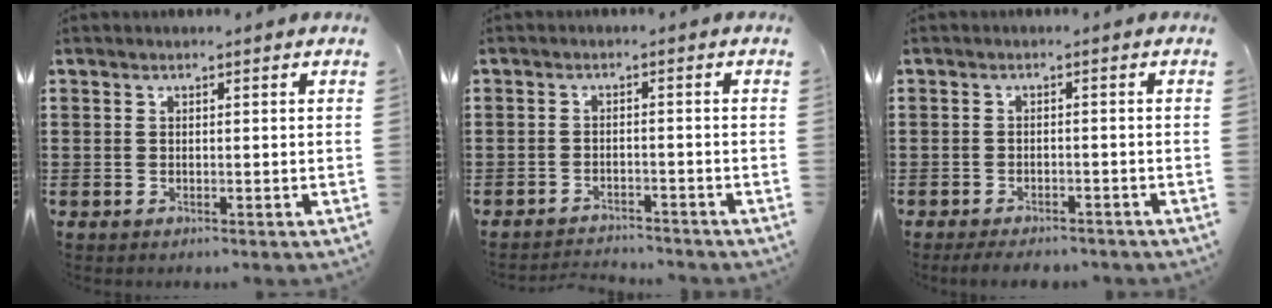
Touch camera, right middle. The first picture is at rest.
{"total": 2.4, "force": [-2.4, 0.2, -0.1], "torque": [-0.006, 0.000, -0.052]}
{"total": 2.2, "force": [-2.2, 0.4, 0.3], "torque": [-0.010, 0.000, -0.045]}